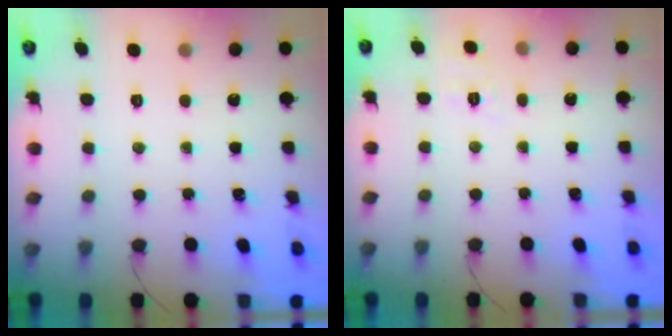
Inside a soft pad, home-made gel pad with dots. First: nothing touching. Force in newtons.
{"total": 6.9, "press": 6.6, "slide": 2.1}